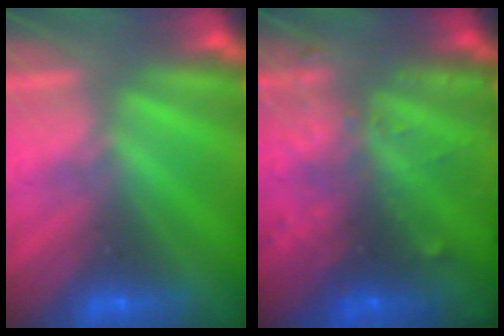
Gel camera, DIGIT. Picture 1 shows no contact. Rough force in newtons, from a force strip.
{"total": 6.6}